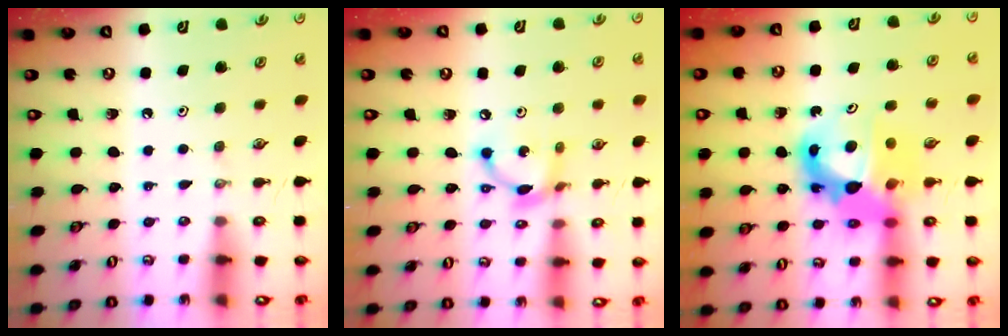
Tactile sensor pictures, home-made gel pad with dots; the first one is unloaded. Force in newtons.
{"total": 9.2, "press": 9.2, "slide": 0.3}
{"total": 14.0, "press": 13.9, "slide": 1.0}